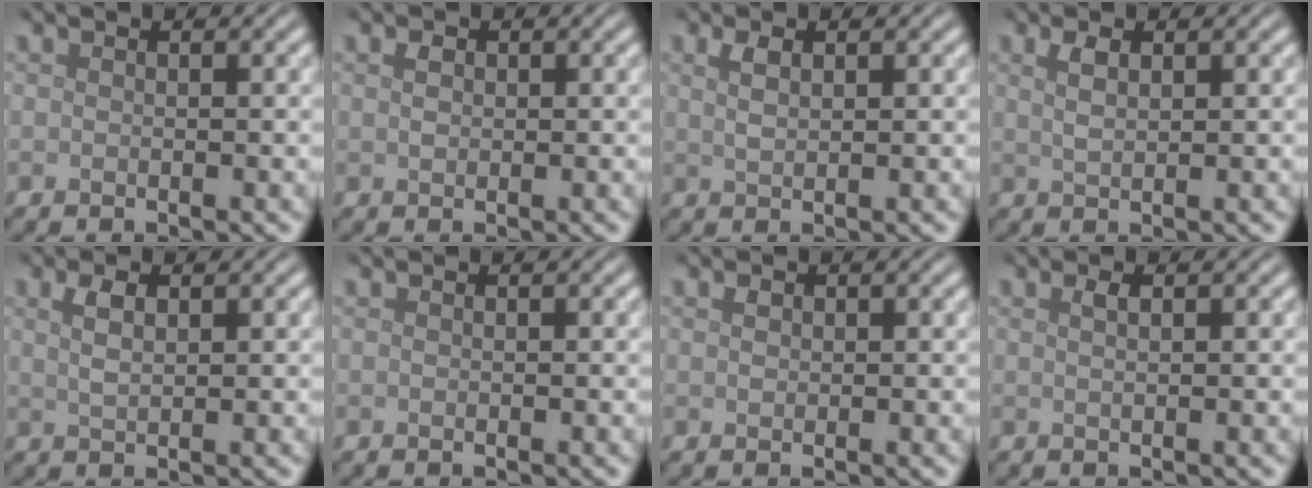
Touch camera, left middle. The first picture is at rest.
{"total": 1.0, "force": [0.3, 0.7, 0.6], "torque": [-0.012, 0.000, 0.005]}
{"total": 1.5, "force": [0.8, 0.6, 1.2], "torque": [-0.025, 0.000, 0.018]}
{"total": 1.6, "force": [0.9, 0.6, 1.3], "torque": [-0.027, 0.001, 0.020]}
{"total": 1.9, "force": [0.9, 0.8, 1.5], "torque": [-0.033, 0.001, 0.020]}
{"total": 0.0}
{"total": 0.7, "force": [0.3, 0.5, 0.4], "torque": [-0.008, -0.002, 0.006]}
{"total": 1.0, "force": [0.4, 0.3, 0.8], "torque": [-0.016, 0.002, 0.007]}